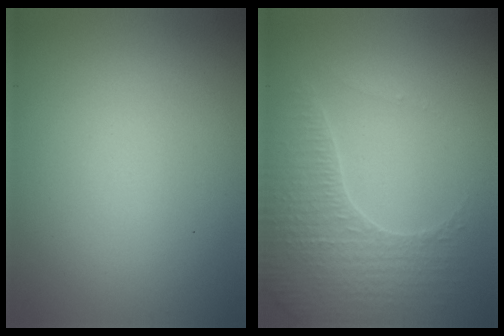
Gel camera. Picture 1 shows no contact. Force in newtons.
{"total": 3.5, "press": 3.4, "slide": 0.6}